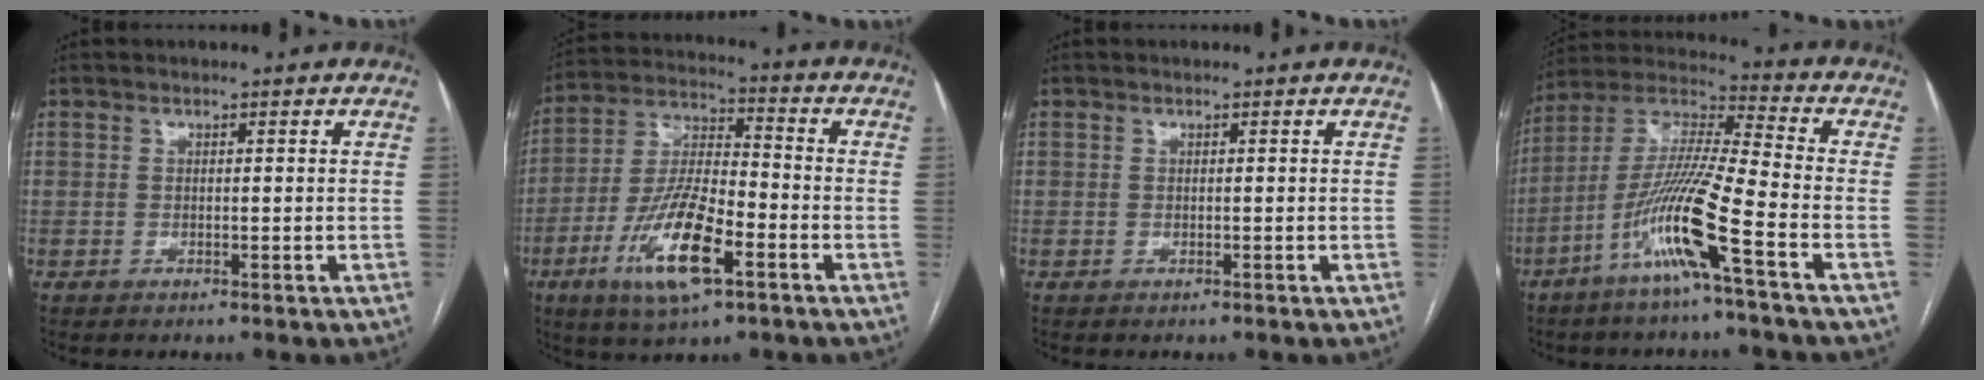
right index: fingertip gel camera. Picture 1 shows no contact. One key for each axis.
{"total": 14.5, "fx": -6.3, "fy": 3.7, "fz": 12.5, "tx": -0.253, "ty": -0.010, "tz": -0.113}
{"total": 0.0}
{"total": 14.1, "fx": -6.6, "fy": -0.9, "fz": 12.4, "tx": -0.254, "ty": -0.011, "tz": -0.135}